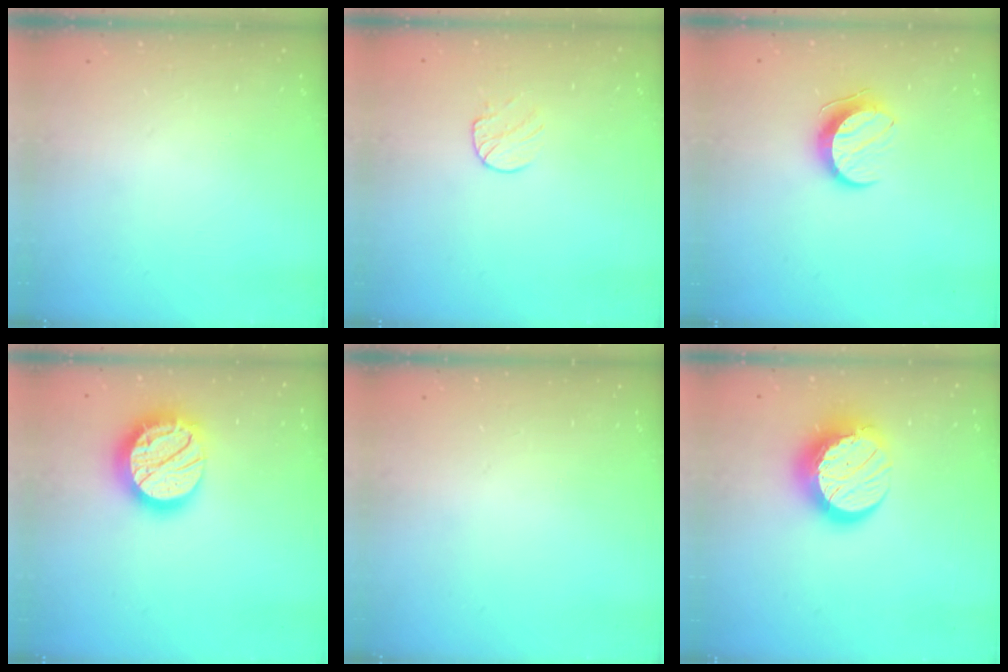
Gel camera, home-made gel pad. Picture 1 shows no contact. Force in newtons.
{"total": 6.7, "press": 6.7, "slide": 0.6}
{"total": 10.3, "press": 10.2, "slide": 0.5}
{"total": 19.6, "press": 19.6, "slide": 1.3}
{"total": 0.0}
{"total": 14.2, "press": 14.1, "slide": 1.4}